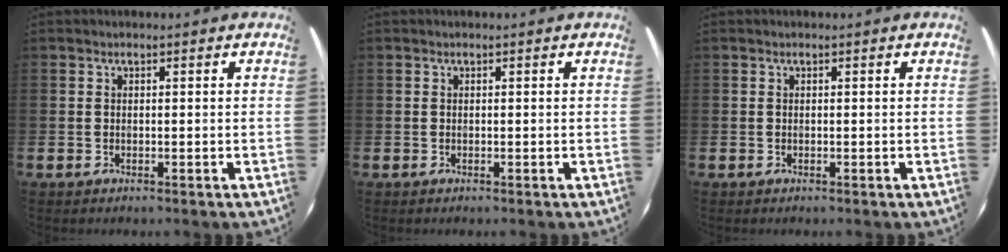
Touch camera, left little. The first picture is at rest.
{"total": 0.0}
{"total": 0.0}